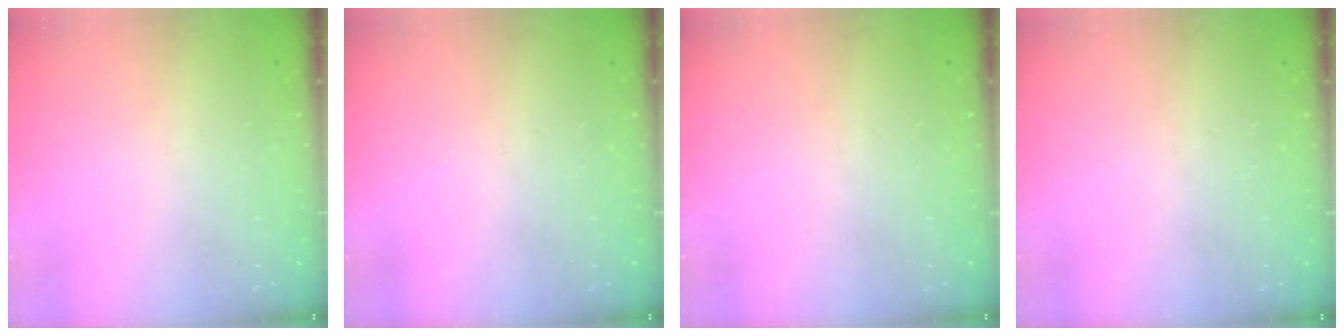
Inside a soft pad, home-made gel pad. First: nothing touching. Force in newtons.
{"total": 0.0}
{"total": 0.0}
{"total": 0.0}